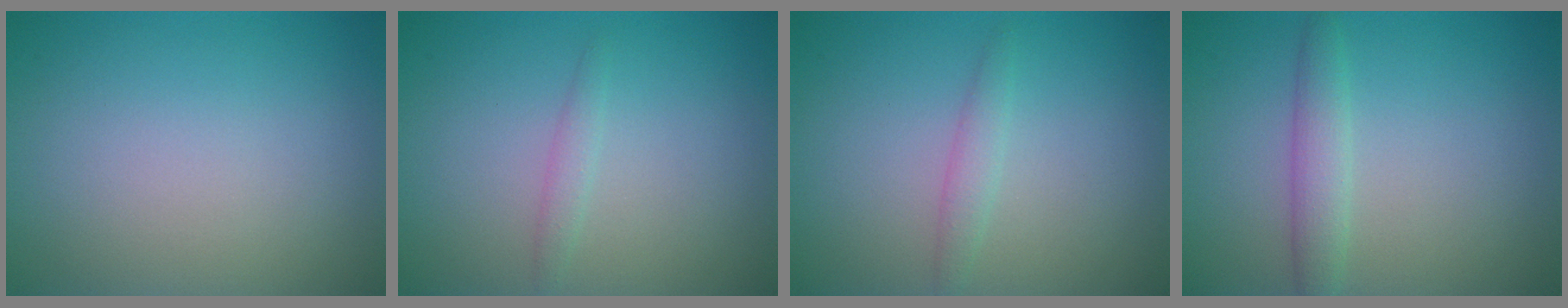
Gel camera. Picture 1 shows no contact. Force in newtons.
{"total": 0.5, "press": 0.5, "slide": 0.1}
{"total": 1.4, "press": 1.4, "slide": 0.1}
{"total": 2.2, "press": 2.2, "slide": 0.0}